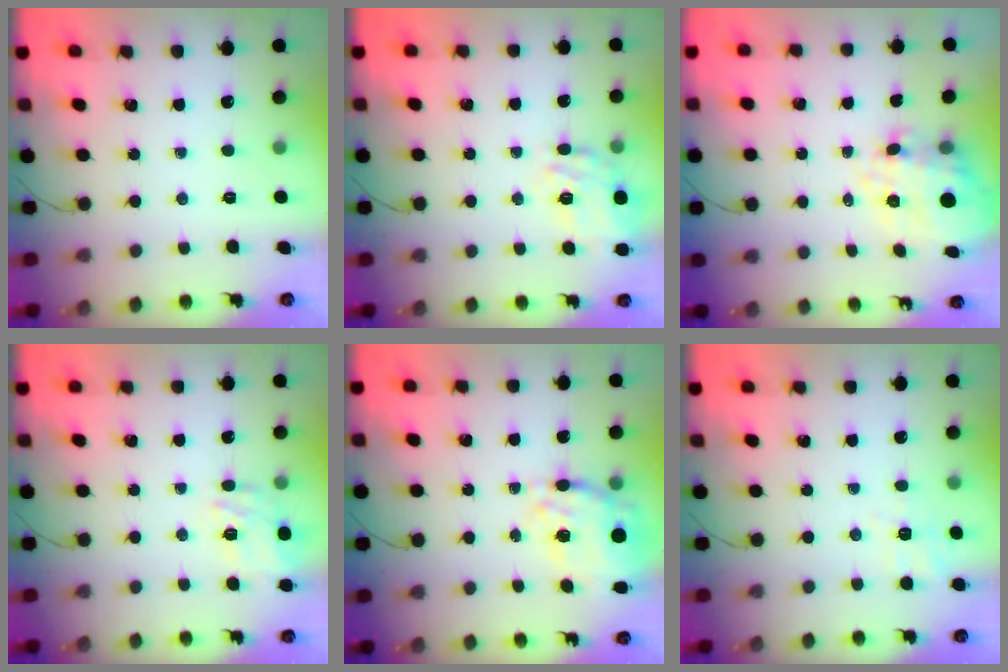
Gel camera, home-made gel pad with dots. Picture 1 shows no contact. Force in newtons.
{"total": 17.0, "press": 16.8, "slide": 2.4}
{"total": 11.9, "press": 11.6, "slide": 2.6}
{"total": 14.5, "press": 14.4, "slide": 1.7}
{"total": 11.9, "press": 11.2, "slide": 4.0}
{"total": 2.4, "press": 1.0, "slide": 2.2}